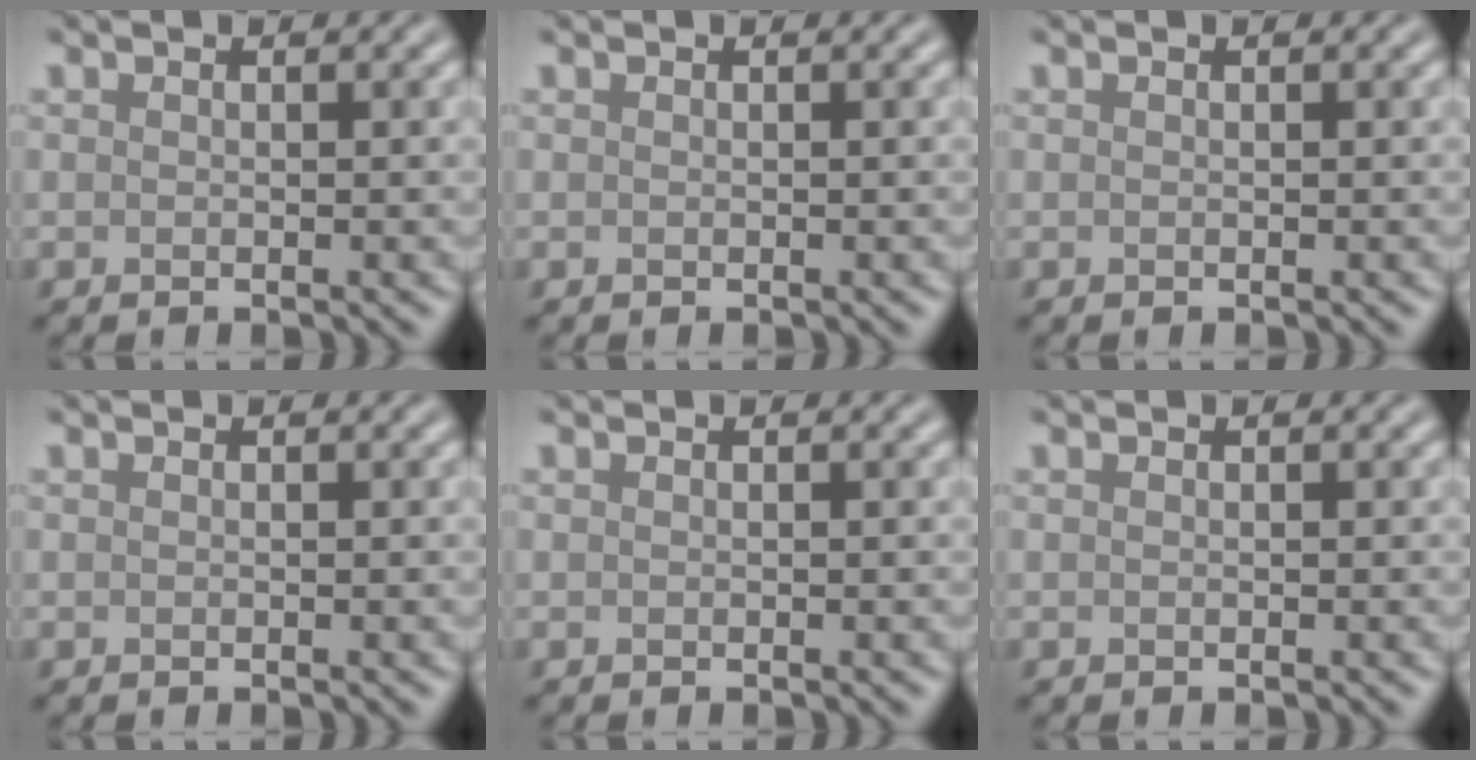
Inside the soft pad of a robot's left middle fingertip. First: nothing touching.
{"total": 0.0}
{"total": 0.0}
{"total": 0.0}
{"total": 0.0}
{"total": 0.0}